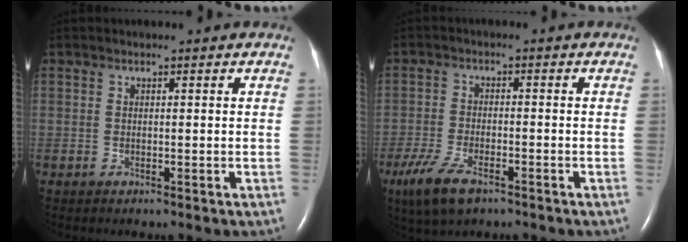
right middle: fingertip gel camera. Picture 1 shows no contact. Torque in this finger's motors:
{"motor_torque": [0.79, -0.81, 0.10, 0.05]}